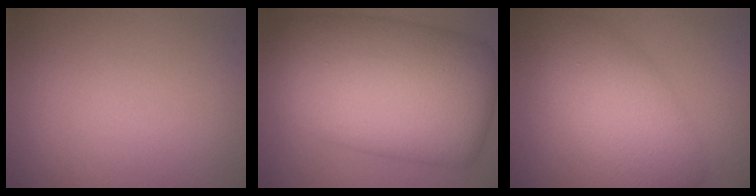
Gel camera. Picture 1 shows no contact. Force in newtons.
{"total": 15.1, "press": 15.1, "slide": 0.2}
{"total": 6.3, "press": 6.3, "slide": 0.3}